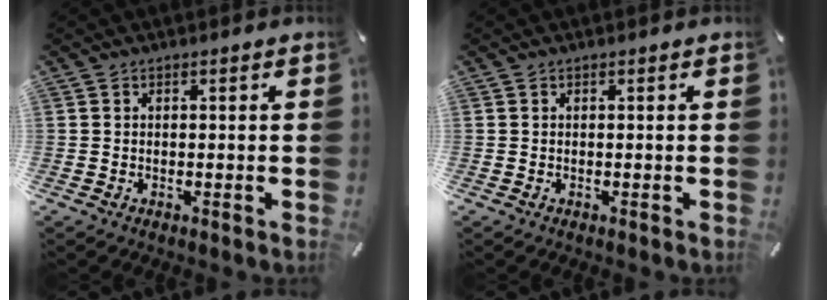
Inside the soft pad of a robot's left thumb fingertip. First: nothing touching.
{"total": 0.0}